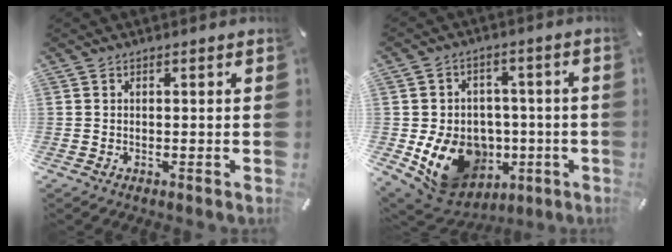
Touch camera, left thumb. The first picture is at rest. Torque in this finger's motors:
{"motor_torque": [0.60, 1.39, 0.66, -0.24, 0.40]}